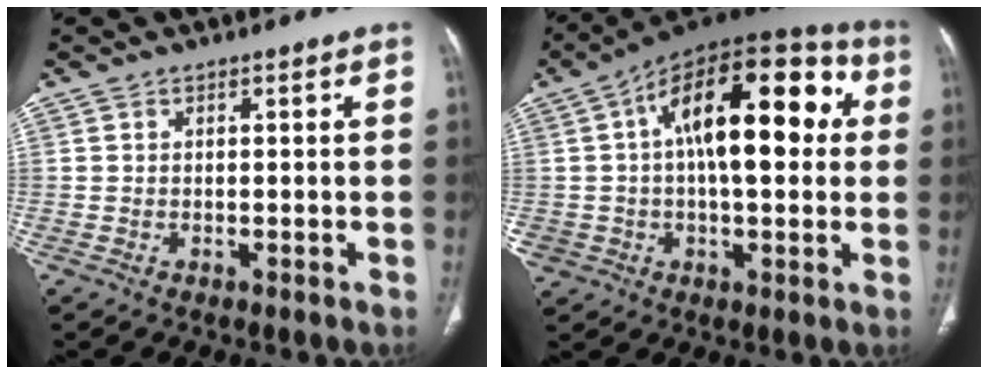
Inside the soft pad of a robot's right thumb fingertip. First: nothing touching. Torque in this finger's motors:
{"motor_torque": [-0.71, 2.35, 2.55, 0.21, 0.79]}